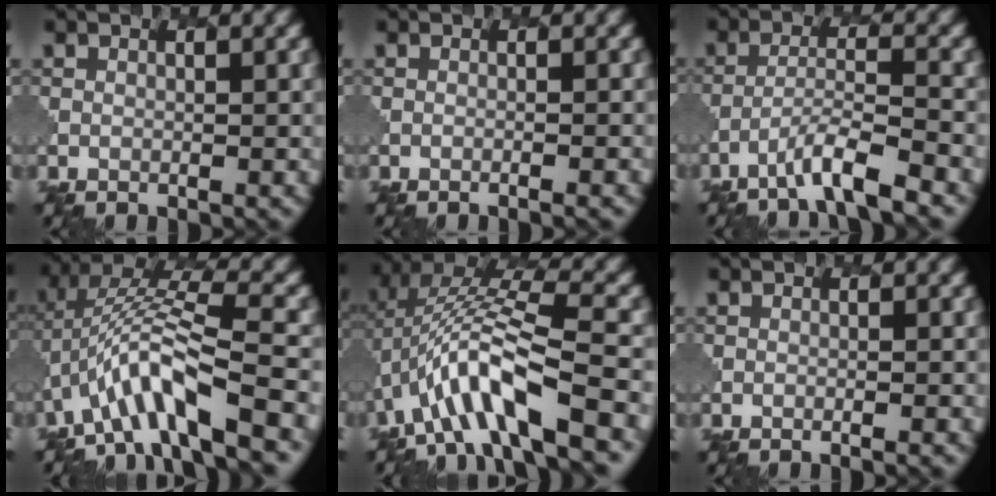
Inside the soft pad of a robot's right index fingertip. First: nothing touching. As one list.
[{"total": 1.2, "force": [-0.8, 0.2, 0.9], "torque": [-0.003, 0.003, -0.018]}, {"total": 4.2, "force": [-3.0, 0.3, 2.9], "torque": [-0.050, 0.007, -0.061]}, {"total": 8.3, "force": [-3.5, 2.2, 7.2], "torque": [-0.132, 0.020, -0.063]}, {"total": 9.3, "force": [-2.7, 3.0, 8.4], "torque": [-0.156, 0.018, -0.048]}, {"total": 0.9, "force": [-0.5, 0.2, 0.7], "torque": [-0.003, 0.001, -0.013]}]